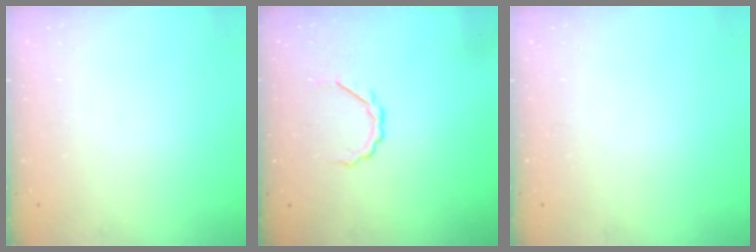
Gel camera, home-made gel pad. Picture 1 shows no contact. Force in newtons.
{"total": 4.2, "press": 4.1, "slide": 0.8}
{"total": 0.0}